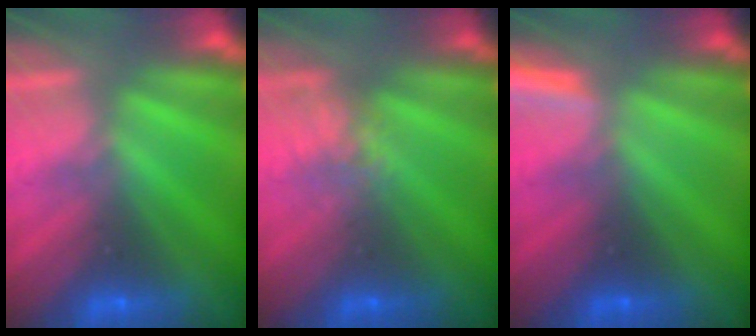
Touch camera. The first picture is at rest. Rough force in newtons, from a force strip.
{"total": 2.2}
{"total": 3.4}